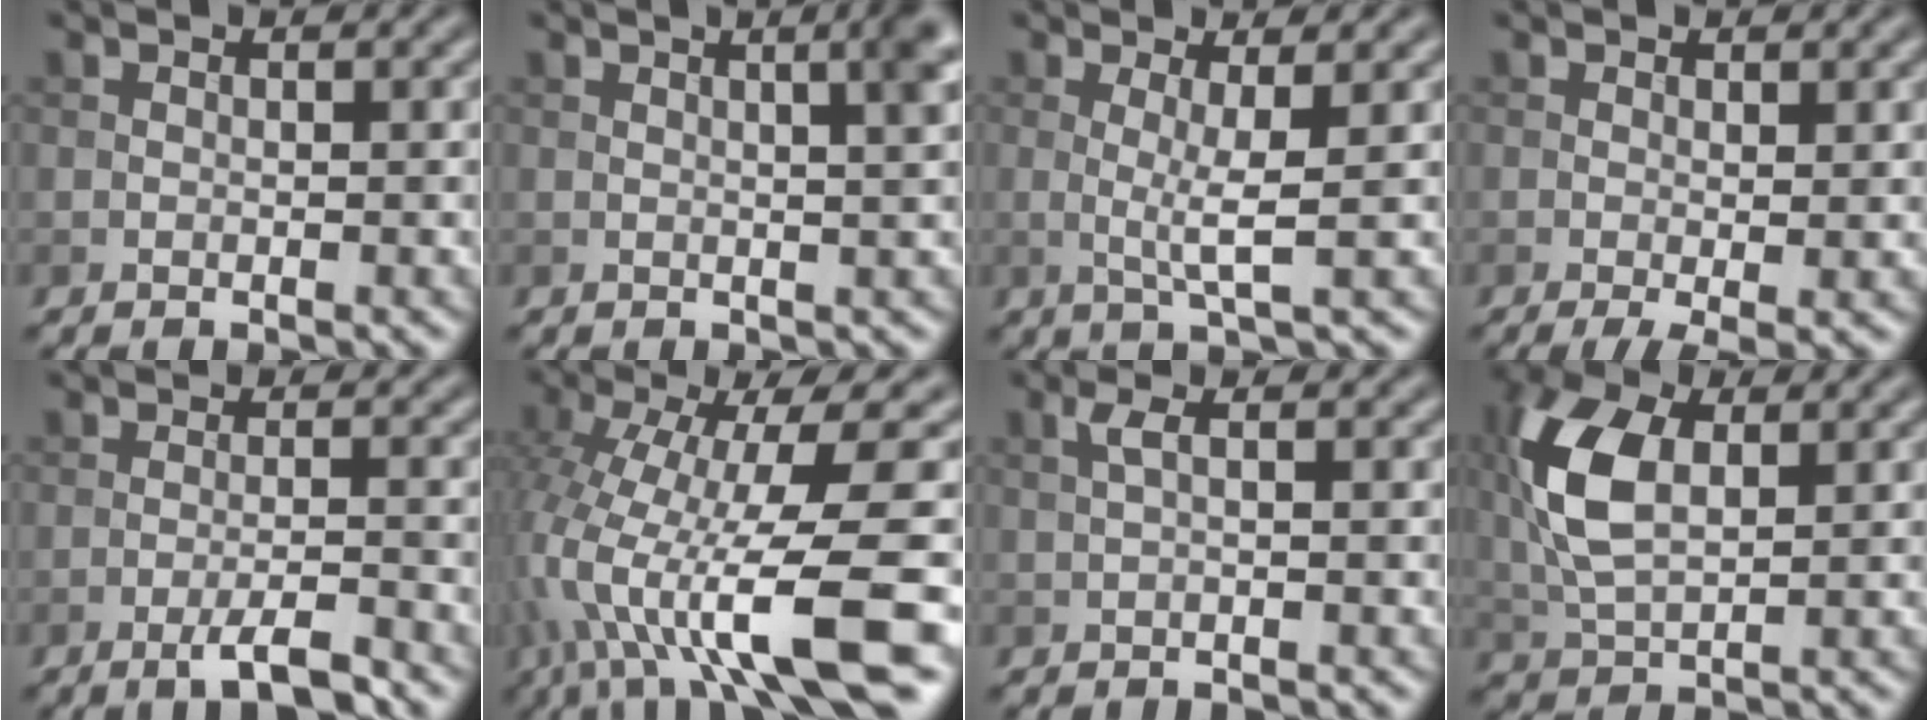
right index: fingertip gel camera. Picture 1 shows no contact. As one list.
[{"total": 5.4, "force": [1.9, 2.1, 4.6], "torque": [-0.026, 0.030, -0.002]}, {"total": 2.8, "force": [0.3, 0.4, 2.7], "torque": [-0.052, -0.007, 0.003]}, {"total": 2.3, "force": [-0.5, 0.4, 2.2], "torque": [-0.038, -0.012, -0.007]}, {"total": 3.3, "force": [-2.0, 0.5, 2.6], "torque": [-0.043, 0.002, -0.041]}, {"total": 14.1, "force": [-4.5, 3.7, 12.8], "torque": [-0.253, -0.016, -0.063]}, {"total": 1.4, "force": [0.3, 0.2, 1.3], "torque": [-0.031, 0.005, 0.005]}, {"total": 7.3, "force": [1.3, 4.2, 5.9], "torque": [-0.145, 0.006, 0.024]}]